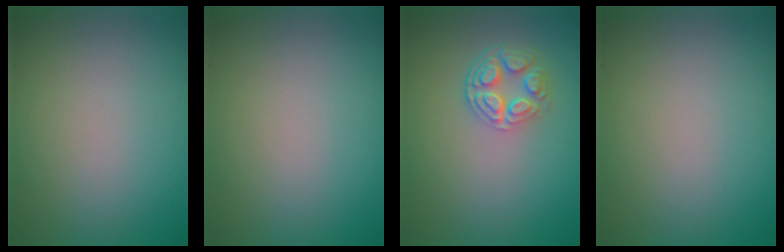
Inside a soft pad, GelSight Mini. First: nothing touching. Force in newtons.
{"total": 0.0}
{"total": 4.2, "press": 3.2, "slide": 2.7}
{"total": 0.0}